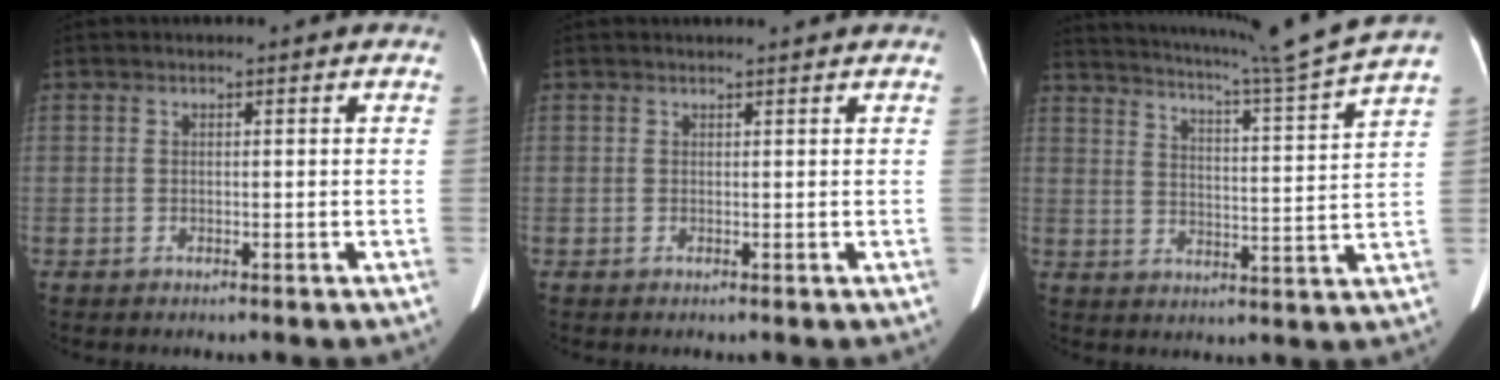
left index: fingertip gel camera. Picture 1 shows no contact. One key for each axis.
{"total": 1.5, "fx": 1.5, "fy": -0.2, "fz": 0.4, "tx": -0.008, "ty": 0.007, "tz": 0.022}
{"total": 15.4, "fx": 13.6, "fy": -2.8, "fz": 6.5, "tx": -0.119, "ty": -0.044, "tz": 0.185}